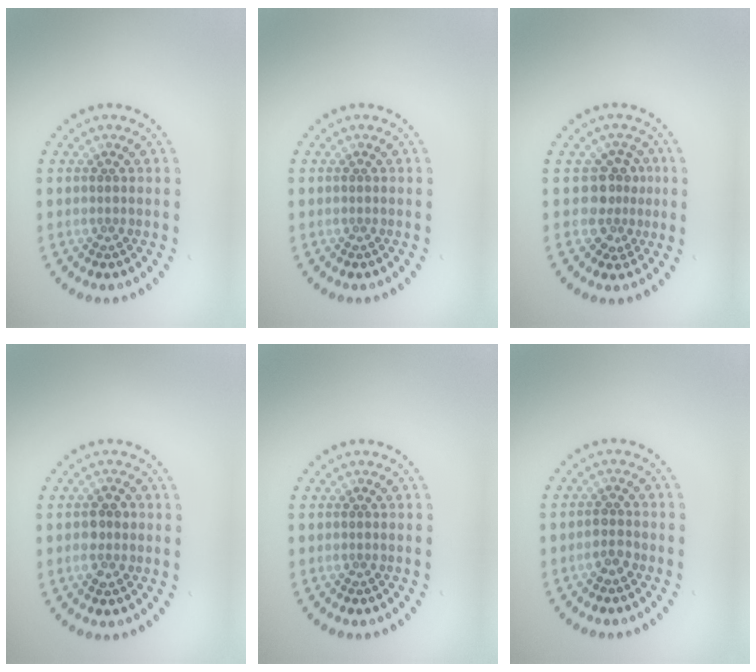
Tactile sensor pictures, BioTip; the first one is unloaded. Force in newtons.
{"total": 0.0}
{"total": 2.7, "press": 2.2, "slide": 1.6}
{"total": 2.0, "press": 2.0, "slide": 0.1}
{"total": 0.0}
{"total": 1.3, "press": 1.2, "slide": 0.4}